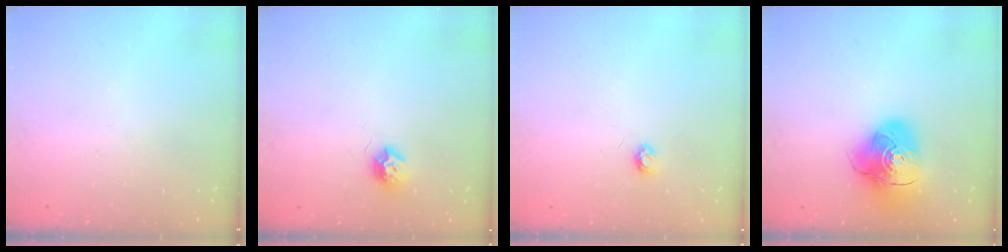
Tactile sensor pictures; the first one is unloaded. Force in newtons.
{"total": 8.1, "press": 8.1, "slide": 0.1}
{"total": 3.4, "press": 3.4, "slide": 0.3}
{"total": 15.7, "press": 15.5, "slide": 2.0}